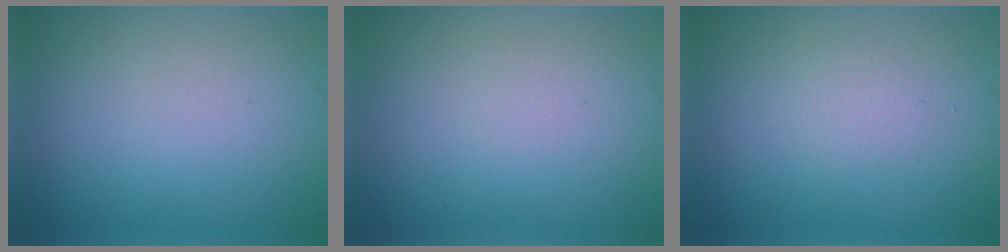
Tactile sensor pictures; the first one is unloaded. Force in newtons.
{"total": 0.0}
{"total": 0.9, "press": 0.9, "slide": 0.1}